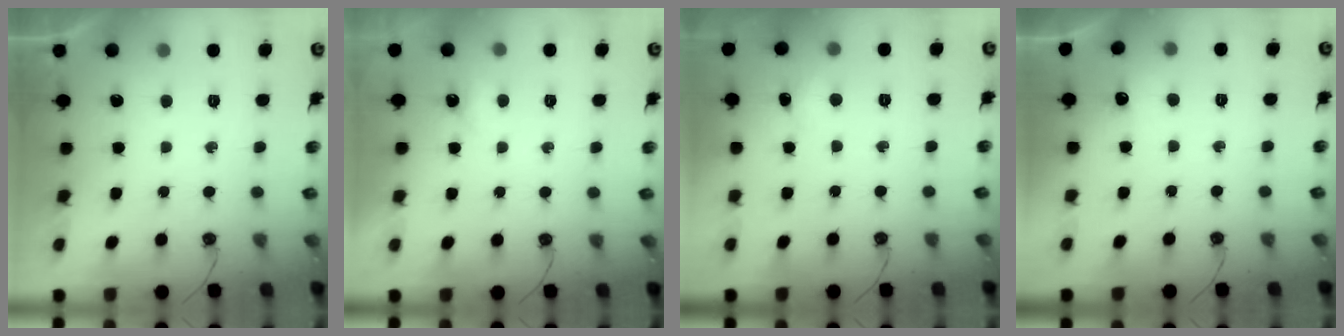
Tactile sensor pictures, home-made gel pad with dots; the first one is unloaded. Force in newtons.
{"total": 2.7, "press": 2.6, "slide": 0.5}
{"total": 5.2, "press": 5.2, "slide": 0.8}
{"total": 5.1, "press": 3.9, "slide": 3.3}